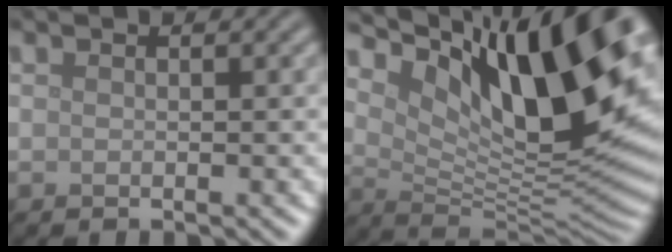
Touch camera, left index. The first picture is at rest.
{"total": 15.1, "force": [7.5, 5.0, 12.1], "torque": [-0.190, 0.007, 0.138]}